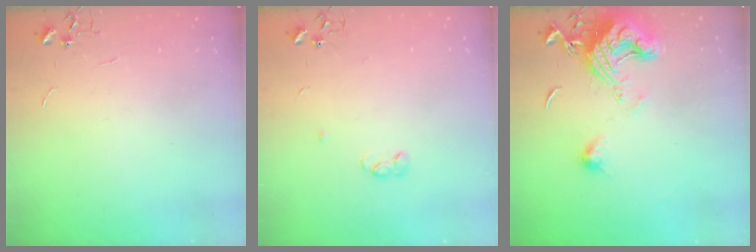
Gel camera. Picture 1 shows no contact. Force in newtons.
{"total": 3.9, "press": 3.8, "slide": 0.7}
{"total": 14.9, "press": 14.8, "slide": 1.7}